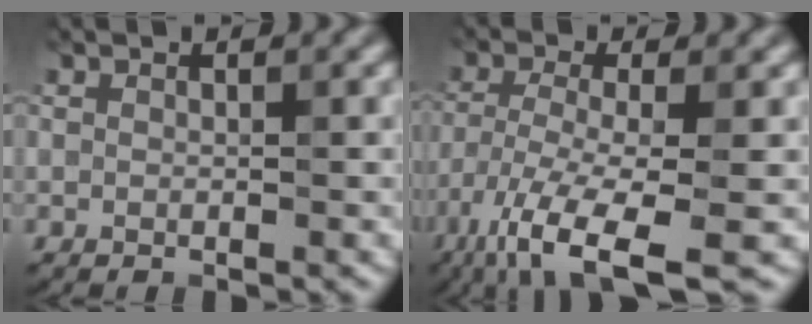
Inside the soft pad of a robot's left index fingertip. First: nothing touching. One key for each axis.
{"total": 9.1, "fx": -5.5, "fy": 2.2, "fz": 6.9, "tx": -0.133, "ty": -0.015, "tz": -0.106}